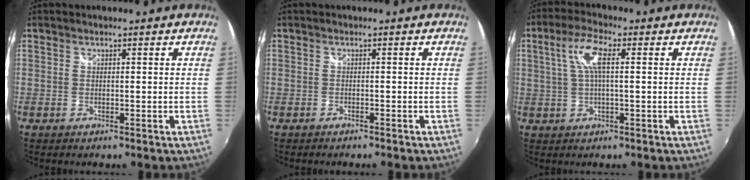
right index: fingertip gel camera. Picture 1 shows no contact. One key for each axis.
{"total": 1.2, "fx": -1.1, "fy": 0.3, "fz": 0.4, "tx": -0.016, "ty": -0.004, "tz": -0.020}
{"total": 6.5, "fx": 1.3, "fy": 1.6, "fz": 6.2, "tx": -0.121, "ty": 0.010, "tz": 0.026}